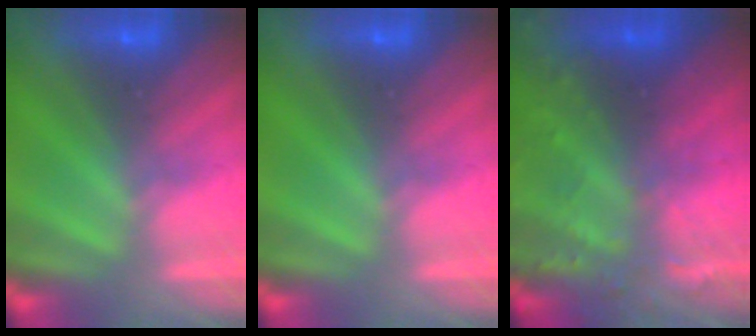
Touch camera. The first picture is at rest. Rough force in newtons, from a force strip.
{"total": 0.0}
{"total": 7.5}